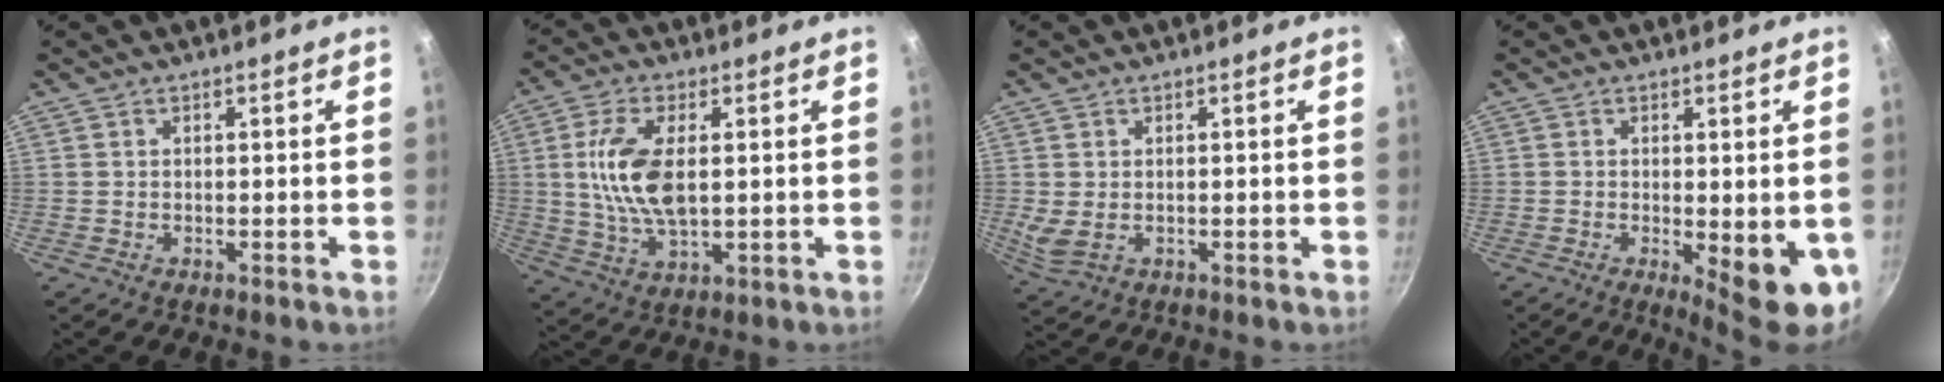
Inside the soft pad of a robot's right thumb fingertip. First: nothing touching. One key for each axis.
{"total": 11.9, "fx": 1.4, "fy": 5.7, "fz": 10.4, "tx": -0.214, "ty": -0.008, "tz": 0.032}
{"total": 3.2, "fx": -0.1, "fy": 2.0, "fz": 2.5, "tx": -0.064, "ty": -0.004, "tz": 0.007}
{"total": 10.4, "fx": -3.0, "fy": 3.4, "fz": 9.3, "tx": -0.111, "ty": -0.020, "tz": -0.030}